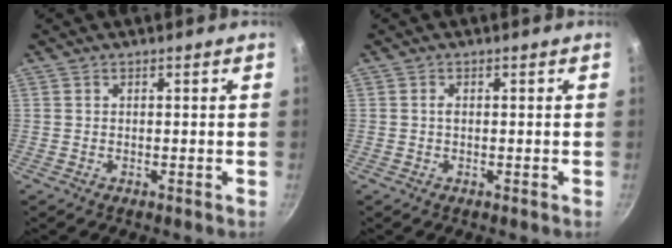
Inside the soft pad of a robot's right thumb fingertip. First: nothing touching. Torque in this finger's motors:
{"motor_torque": [0.11, 0.49, 0.44, -0.08, 0.02]}